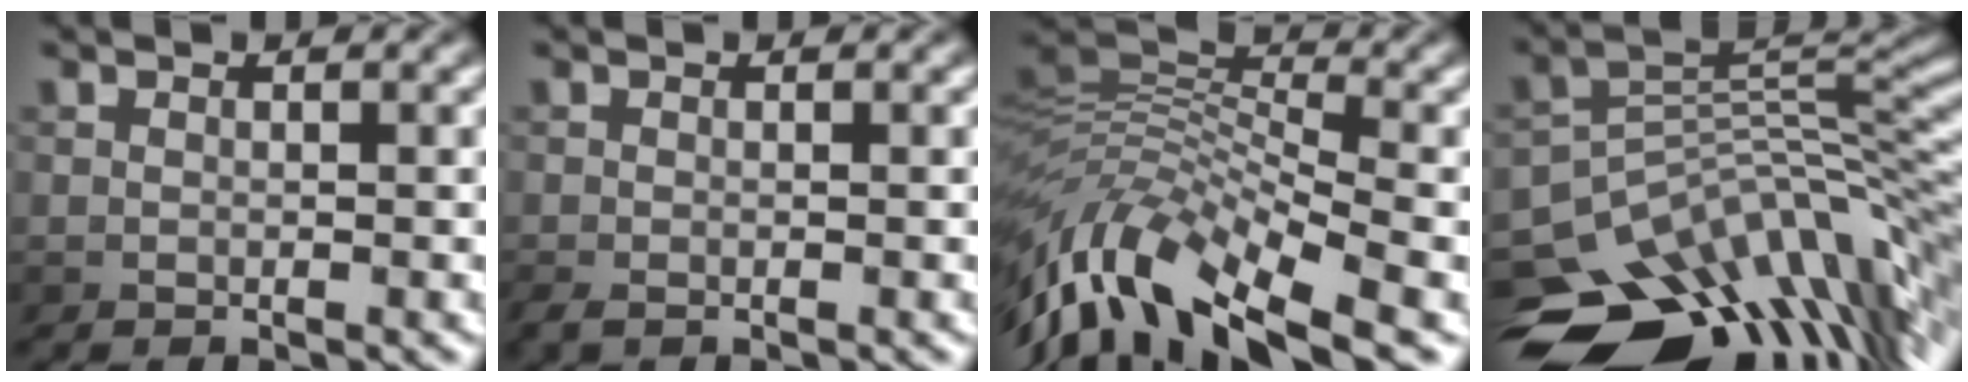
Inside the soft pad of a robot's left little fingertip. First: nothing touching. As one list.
[{"total": 0.9, "force": [-0.7, 0.3, 0.5], "torque": [-0.014, -0.006, -0.015]}, {"total": 11.6, "force": [-5.4, 4.5, 9.2], "torque": [-0.177, 0.014, -0.114]}, {"total": 13.1, "force": [-8.3, 6.2, 8.0], "torque": [-0.143, 0.000, -0.132]}]